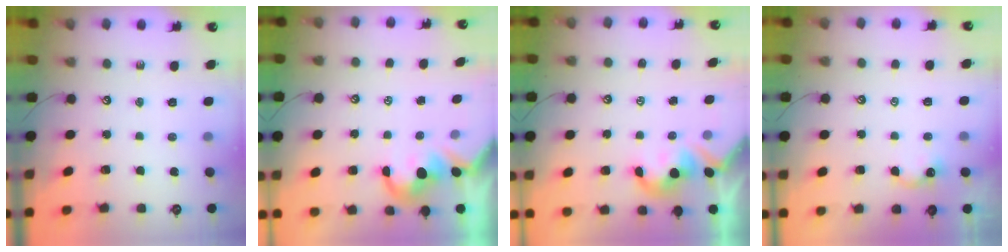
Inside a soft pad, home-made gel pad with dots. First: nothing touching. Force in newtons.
{"total": 3.0, "press": 2.8, "slide": 1.1}
{"total": 2.6, "press": 2.6, "slide": 0.5}
{"total": 2.4, "press": 2.4, "slide": 0.2}